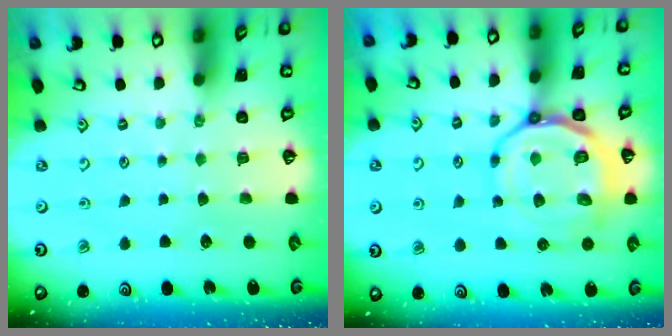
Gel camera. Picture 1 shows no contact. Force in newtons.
{"total": 15.0, "press": 14.9, "slide": 1.8}